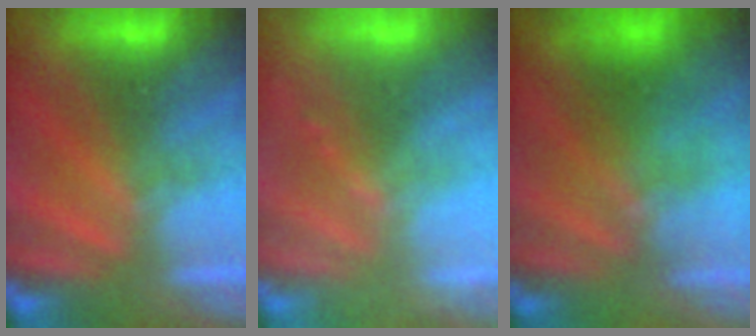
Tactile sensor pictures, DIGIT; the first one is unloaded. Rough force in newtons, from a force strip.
{"total": 2.4}
{"total": 1.5}